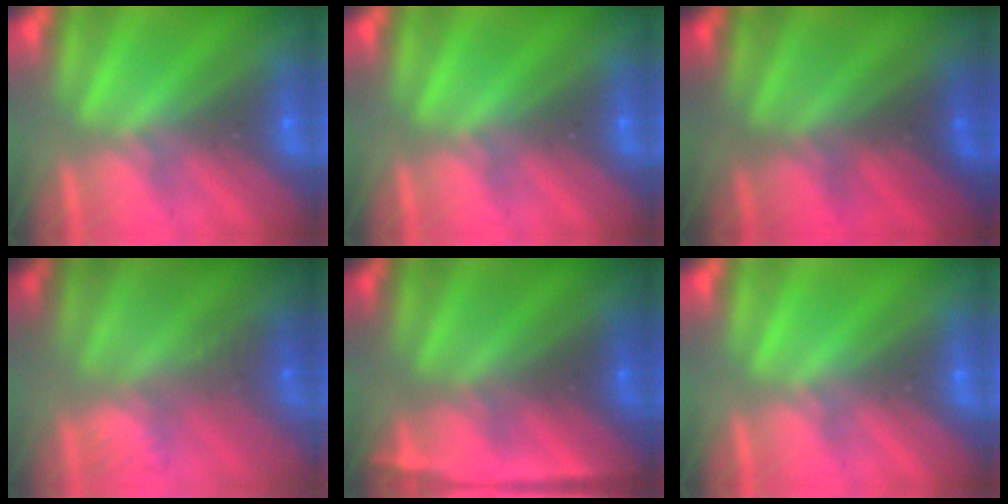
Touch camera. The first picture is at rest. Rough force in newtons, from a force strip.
{"total": 0.0}
{"total": 1.9}
{"total": 2.4}
{"total": 3.7}
{"total": 0.0}